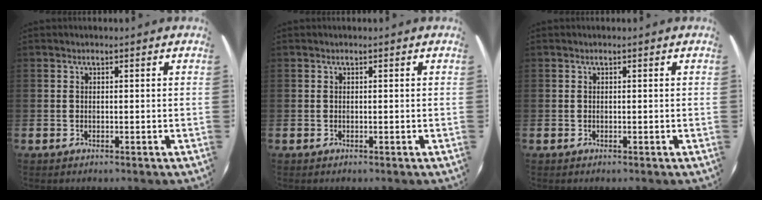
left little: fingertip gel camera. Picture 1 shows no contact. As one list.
[{"total": 0.0}, {"total": 0.0}]